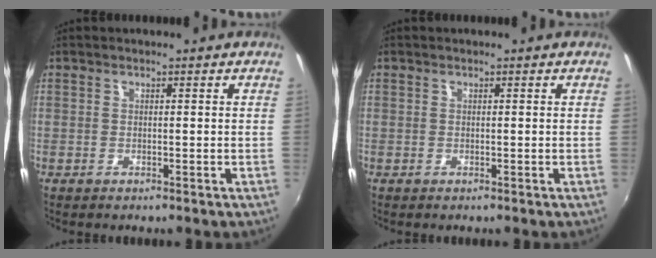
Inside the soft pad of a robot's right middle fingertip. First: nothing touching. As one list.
[{"total": 0.0}]